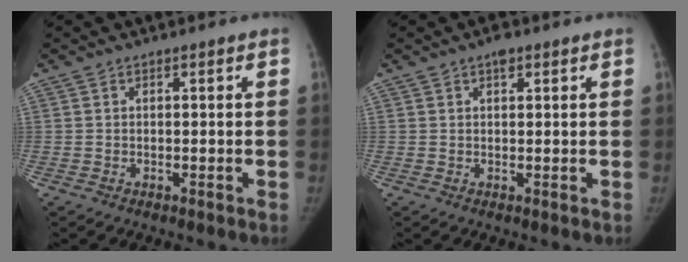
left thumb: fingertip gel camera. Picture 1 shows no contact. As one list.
[{"total": 2.0, "force": [1.2, 0.9, 1.2], "torque": [-0.013, -0.002, 0.015]}]